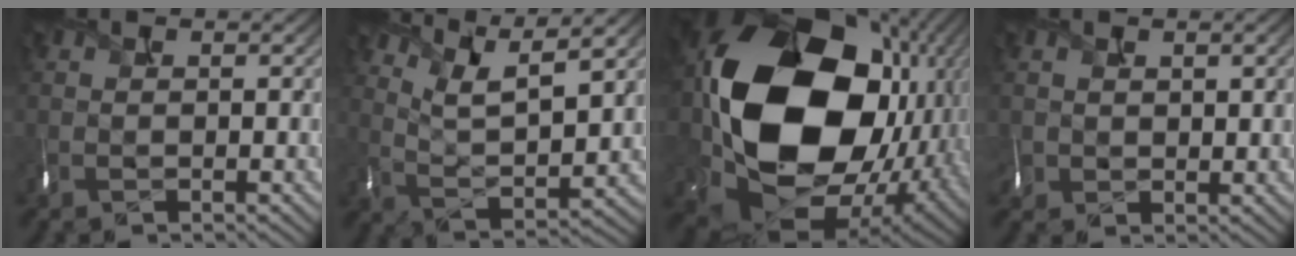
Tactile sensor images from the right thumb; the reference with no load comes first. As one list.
[{"total": 10.2, "force": [7.4, 2.6, 6.4], "torque": [-0.142, -0.004, 0.121]}, {"total": 21.3, "force": [1.7, 16.2, 13.7], "torque": [-0.335, -0.058, 0.068]}, {"total": 3.1, "force": [1.2, 2.0, 1.9], "torque": [-0.057, 0.001, 0.030]}]